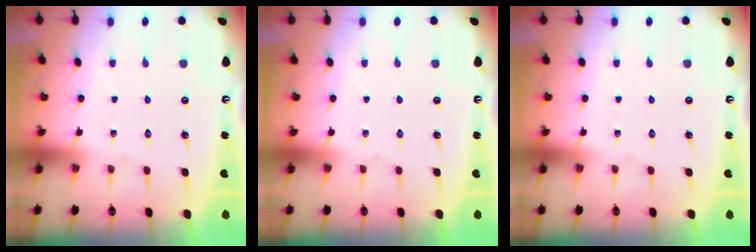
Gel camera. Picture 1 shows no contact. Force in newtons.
{"total": 0.0}
{"total": 0.0}